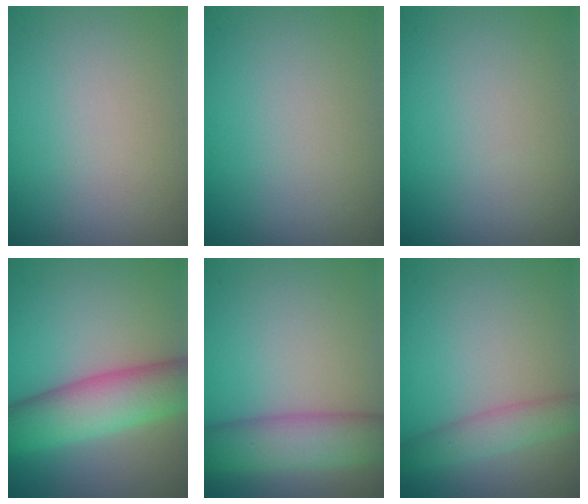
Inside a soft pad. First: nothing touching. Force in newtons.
{"total": 0.0}
{"total": 0.0}
{"total": 7.3, "press": 7.3, "slide": 0.2}
{"total": 5.8, "press": 5.8, "slide": 0.2}
{"total": 2.8, "press": 2.8, "slide": 0.1}